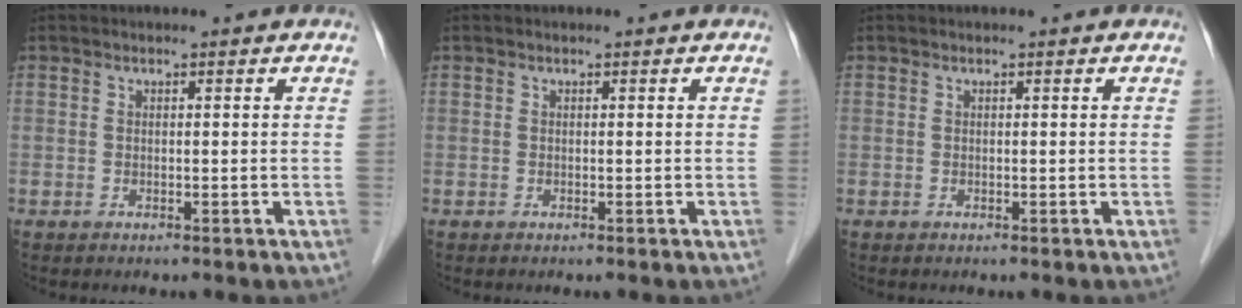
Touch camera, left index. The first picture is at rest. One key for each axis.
{"total": 0.0}
{"total": 0.0}